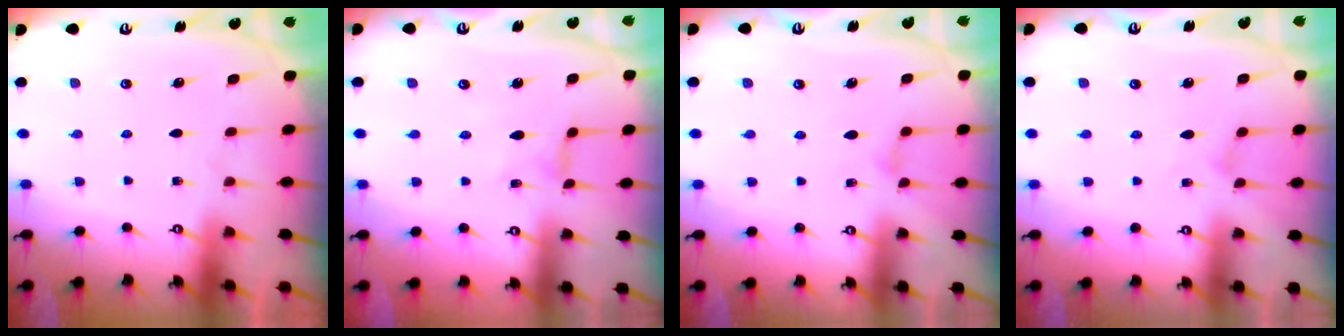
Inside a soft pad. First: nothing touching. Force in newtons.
{"total": 0.0}
{"total": 1.3, "press": 1.3, "slide": 0.3}
{"total": 0.7, "press": 0.7, "slide": 0.2}